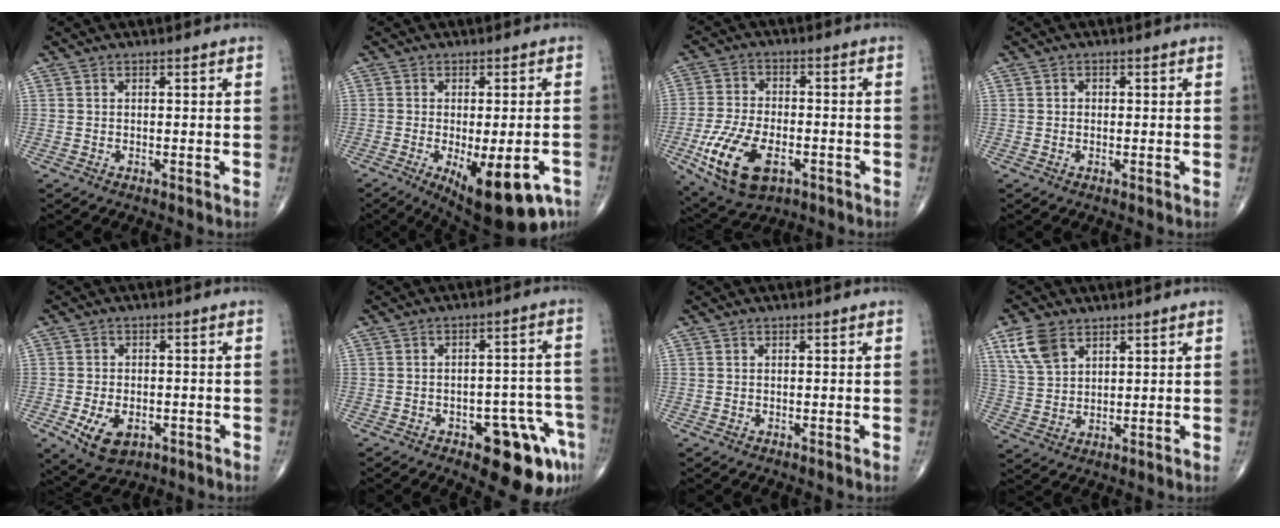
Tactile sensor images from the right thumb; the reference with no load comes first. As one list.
[{"total": 15.2, "force": [-7.3, 5.8, 12.0], "torque": [-0.131, 0.000, -0.090]}, {"total": 14.2, "force": [-5.4, 7.8, 10.6], "torque": [-0.204, 0.007, -0.090]}, {"total": 0.8, "force": [0.0, 0.7, 0.3], "torque": [0.000, 0.002, -0.002]}, {"total": 7.6, "force": [-2.8, 4.7, 5.3], "torque": [-0.084, 0.002, -0.037]}, {"total": 13.0, "force": [-6.6, 5.4, 9.8], "torque": [-0.084, 0.045, -0.075]}, {"total": 0.0}, {"total": 7.3, "force": [4.2, 4.3, 4.1], "torque": [-0.074, -0.011, 0.091]}]